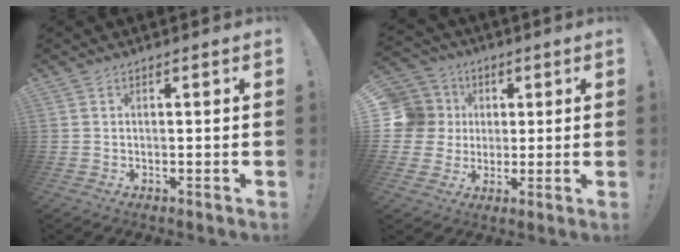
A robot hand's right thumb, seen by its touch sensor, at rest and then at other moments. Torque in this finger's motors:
{"motor_torque": [0.07, 0.02, -0.09, 0.08, 0.14]}